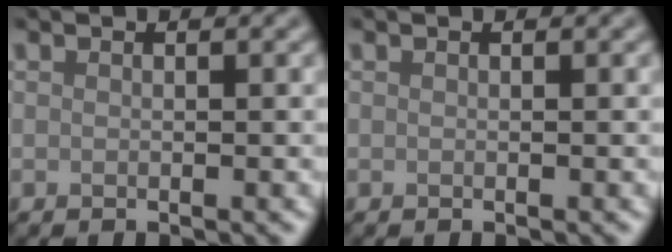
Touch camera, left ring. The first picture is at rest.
{"total": 0.0}